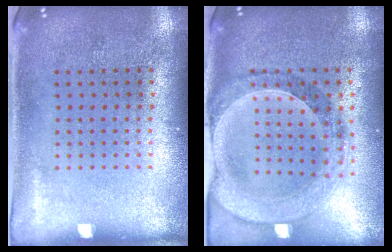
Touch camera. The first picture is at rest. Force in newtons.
{"total": 1.4, "press": 1.4, "slide": 0.2}